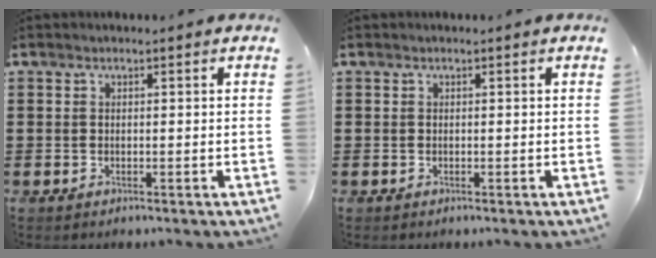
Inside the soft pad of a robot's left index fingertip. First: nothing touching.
{"total": 0.0}